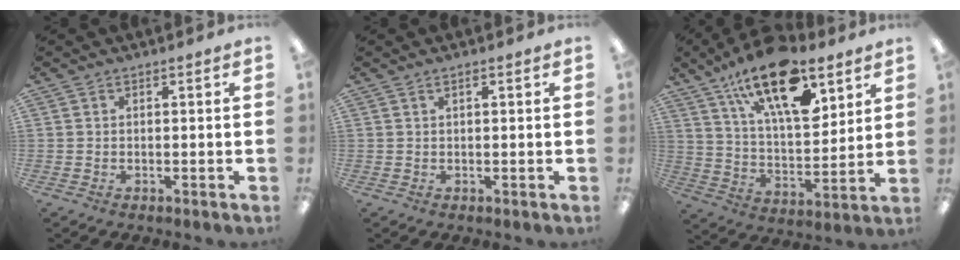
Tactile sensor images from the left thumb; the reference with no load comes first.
{"total": 0.8, "force": [0.5, 0.2, 0.6], "torque": [-0.014, 0.001, 0.010]}
{"total": 21.5, "force": [13.1, 9.4, 14.2], "torque": [-0.227, -0.067, 0.223]}